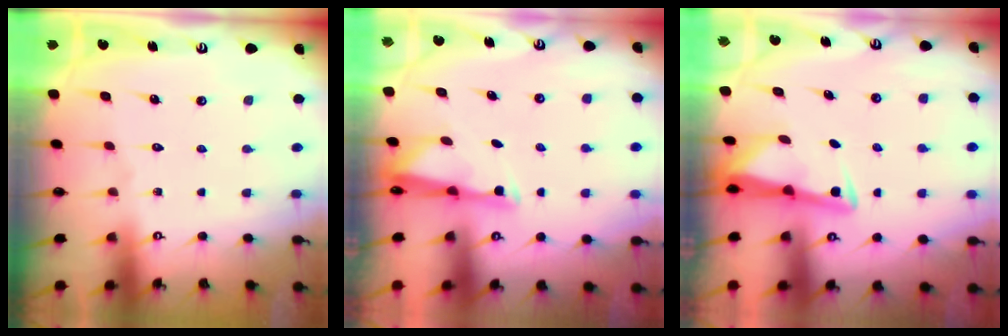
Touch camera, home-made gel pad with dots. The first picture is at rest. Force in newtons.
{"total": 2.9, "press": 2.9, "slide": 0.6}
{"total": 3.1, "press": 3.1, "slide": 0.3}